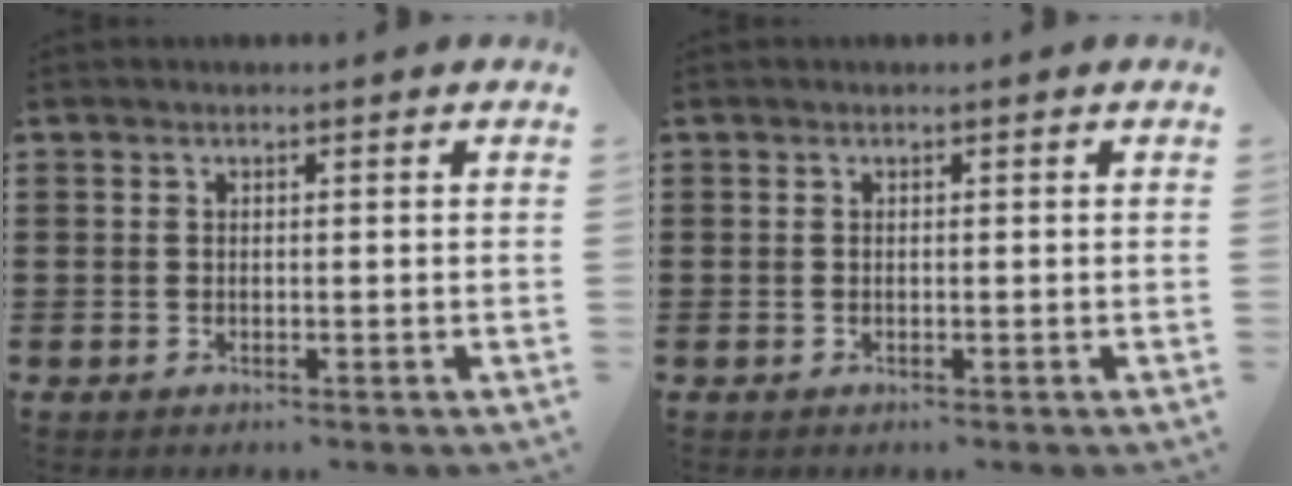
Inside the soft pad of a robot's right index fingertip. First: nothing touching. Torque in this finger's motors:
{"motor_torque": [0.00, 0.00, 0.00, 0.00]}